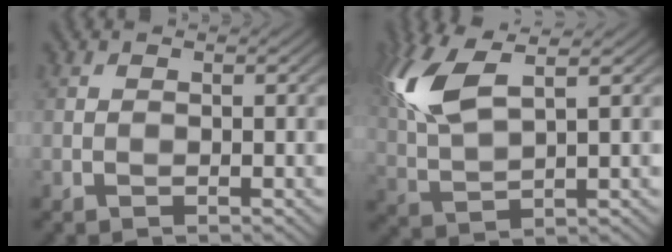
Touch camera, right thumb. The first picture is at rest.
{"total": 9.8, "force": [4.3, 3.4, 8.1], "torque": [-0.205, 0.017, 0.084]}